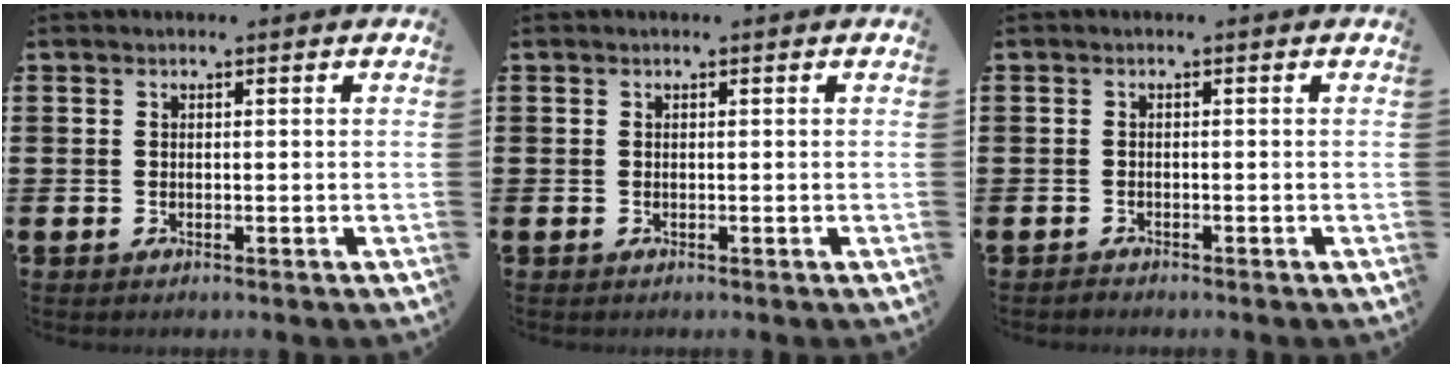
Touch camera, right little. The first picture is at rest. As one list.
[{"total": 0.0}, {"total": 0.6, "force": [-0.6, 0.1, 0.0], "torque": [-0.001, -0.003, -0.012]}]